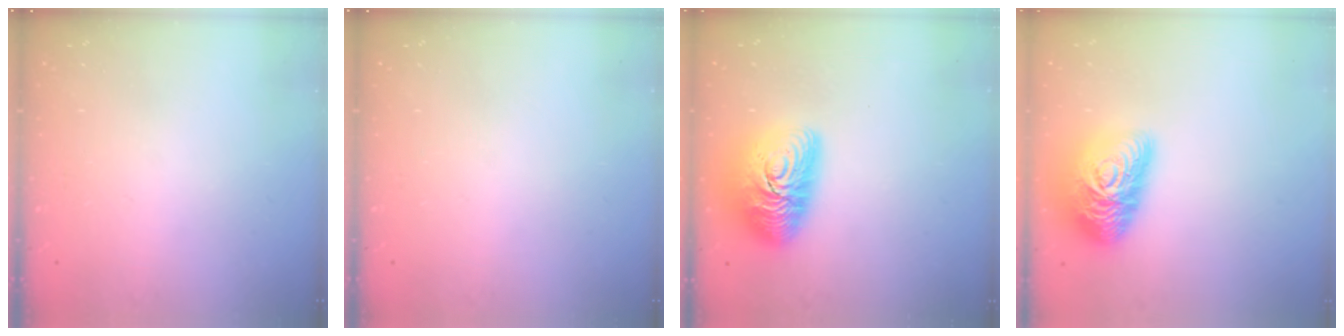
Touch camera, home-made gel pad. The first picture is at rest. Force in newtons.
{"total": 0.0}
{"total": 15.8, "press": 15.8, "slide": 1.0}
{"total": 18.8, "press": 18.8, "slide": 1.2}